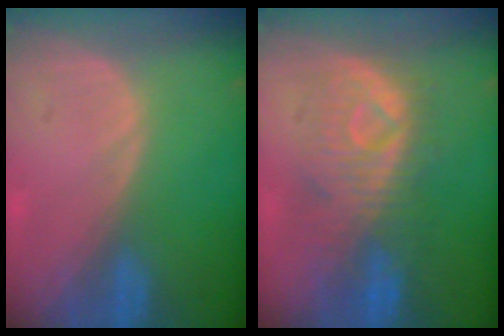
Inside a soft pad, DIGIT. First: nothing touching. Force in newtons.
{"total": 8.8, "press": 8.7, "slide": 1.6}